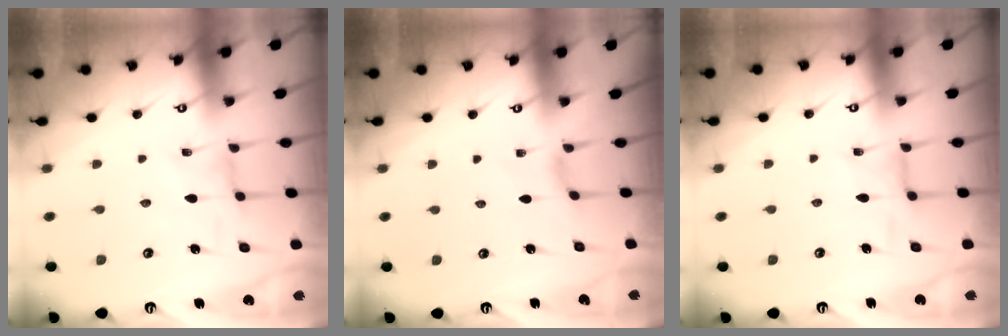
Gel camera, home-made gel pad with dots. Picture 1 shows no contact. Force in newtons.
{"total": 0.7, "press": 0.7, "slide": 0.2}
{"total": 3.2, "press": 3.1, "slide": 0.3}